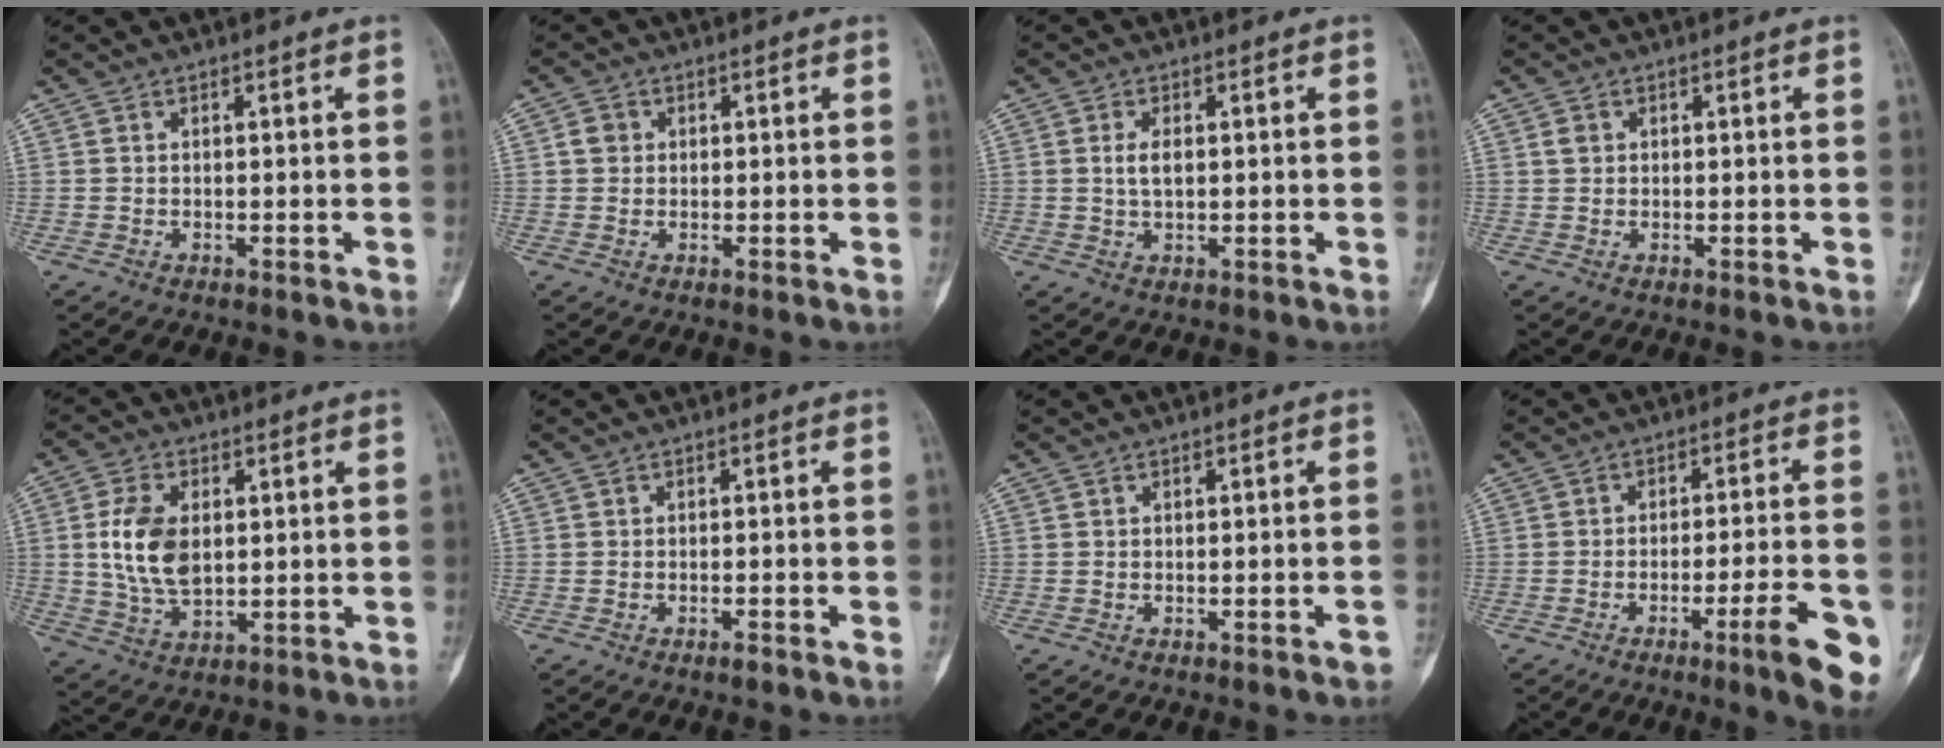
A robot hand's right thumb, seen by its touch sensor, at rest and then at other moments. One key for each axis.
{"total": 2.2, "fx": 0.5, "fy": 2.0, "fz": 0.9, "tx": -0.010, "ty": 0.003, "tz": 0.009}
{"total": 2.9, "fx": 0.4, "fy": 1.5, "fz": 2.5, "tx": -0.042, "ty": -0.003, "tz": 0.008}
{"total": 1.5, "fx": 0.5, "fy": 1.3, "fz": 0.7, "tx": -0.009, "ty": 0.002, "tz": 0.011}
{"total": 10.6, "fx": 1.3, "fy": 6.4, "fz": 8.3, "tx": -0.155, "ty": -0.009, "tz": 0.032}
{"total": 1.1, "fx": -0.8, "fy": 0.2, "fz": 0.7, "tx": -0.018, "ty": 0.004, "tz": -0.014}
{"total": 1.4, "fx": -0.8, "fy": 0.3, "fz": 1.1, "tx": -0.015, "ty": 0.011, "tz": -0.007}
{"total": 11.0, "fx": -4.9, "fy": 1.2, "fz": 9.8, "tx": -0.126, "ty": 0.008, "tz": -0.067}